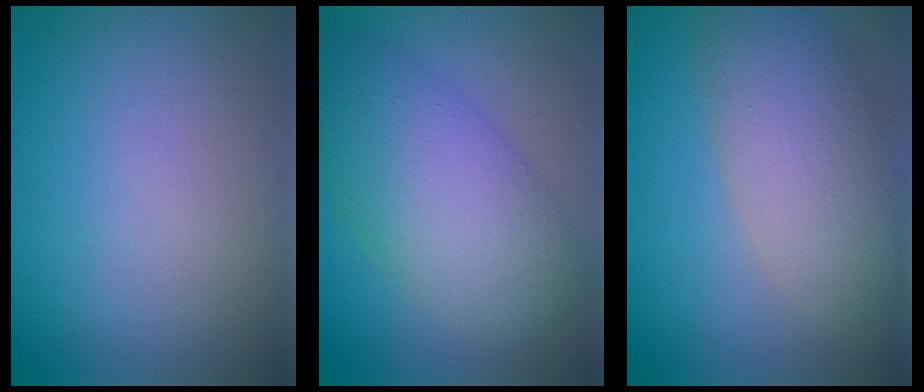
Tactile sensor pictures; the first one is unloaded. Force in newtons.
{"total": 8.0, "press": 8.0, "slide": 0.3}
{"total": 6.2, "press": 6.2, "slide": 0.3}